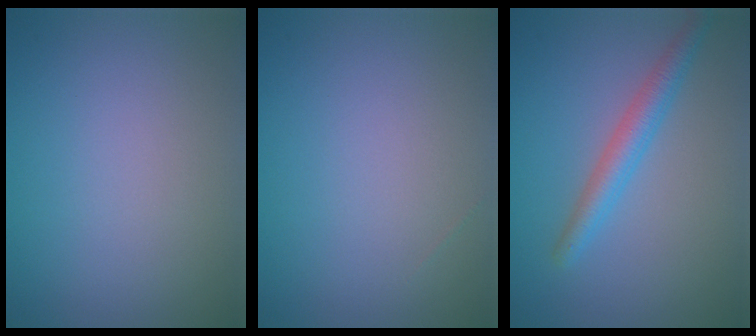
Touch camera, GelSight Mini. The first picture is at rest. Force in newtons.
{"total": 0.0}
{"total": 2.7, "press": 2.7, "slide": 0.1}